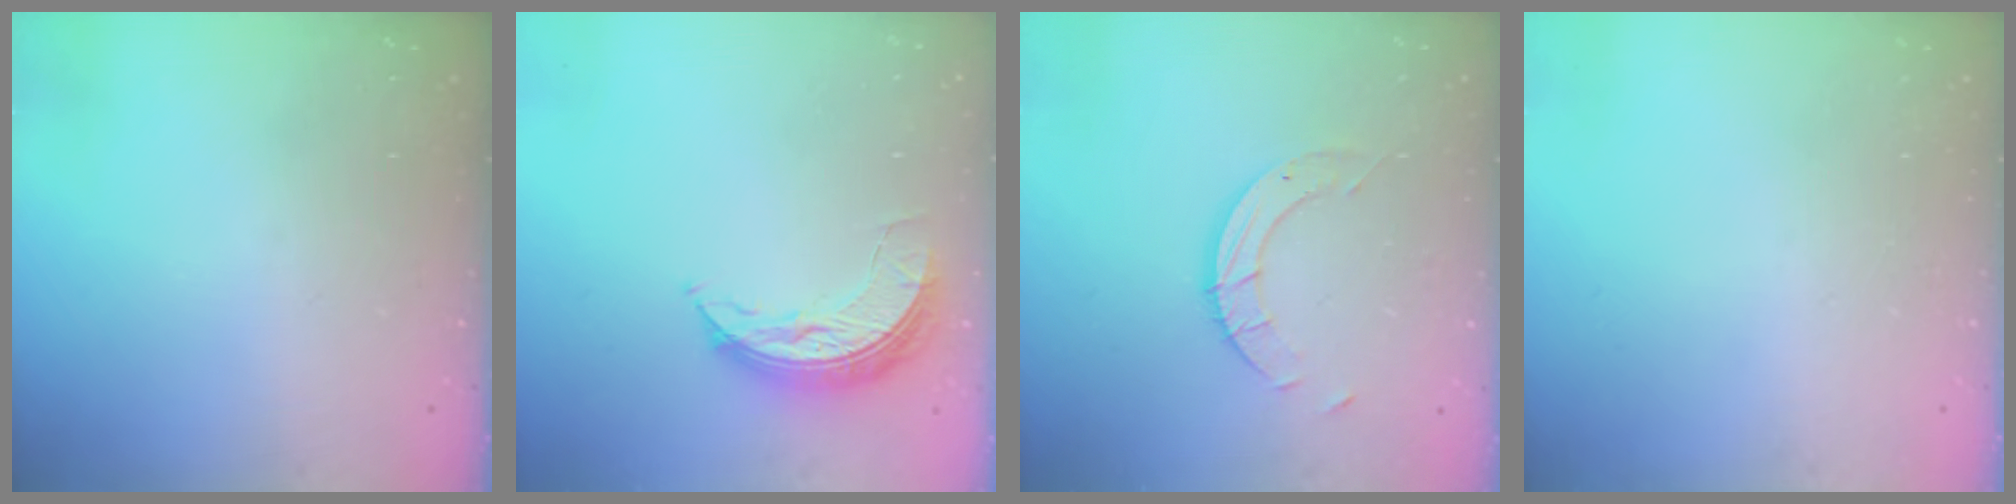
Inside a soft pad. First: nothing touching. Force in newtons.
{"total": 7.6, "press": 7.6, "slide": 0.1}
{"total": 5.6, "press": 5.6, "slide": 0.1}
{"total": 0.0}